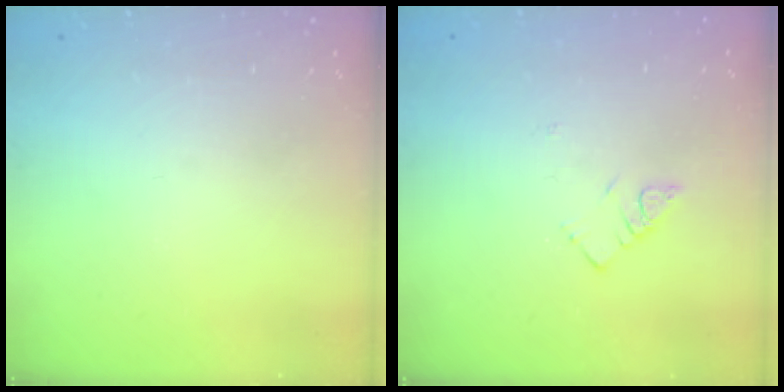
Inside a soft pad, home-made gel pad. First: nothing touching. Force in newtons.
{"total": 3.5, "press": 3.4, "slide": 0.6}